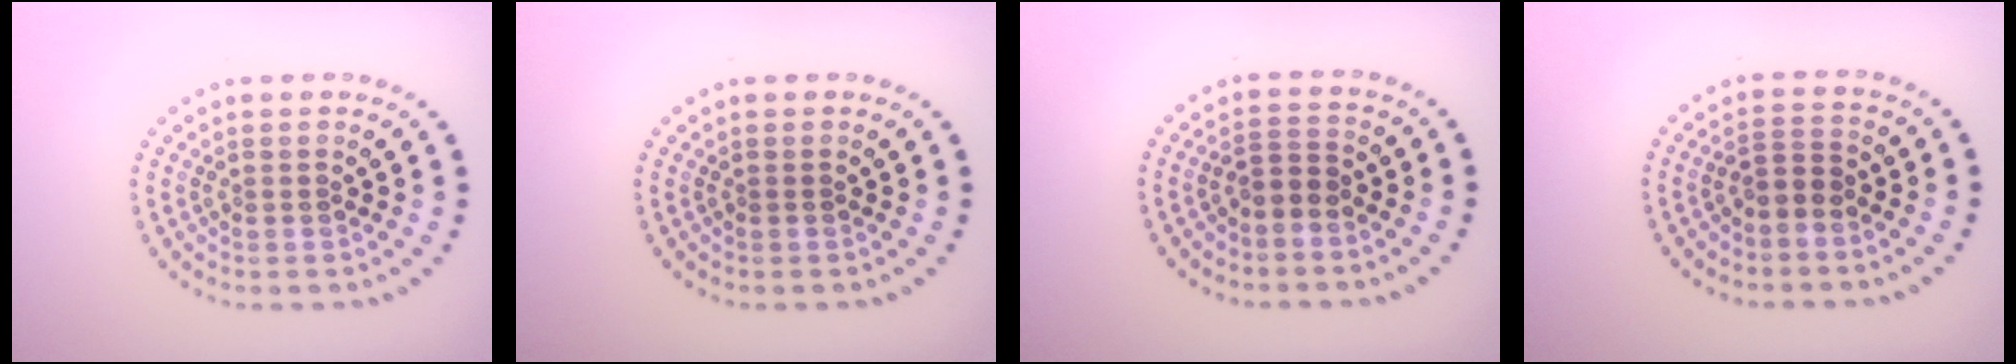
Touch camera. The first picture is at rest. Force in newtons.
{"total": 0.0}
{"total": 1.8, "press": 1.5, "slide": 1.1}
{"total": 1.8, "press": 1.5, "slide": 1.1}